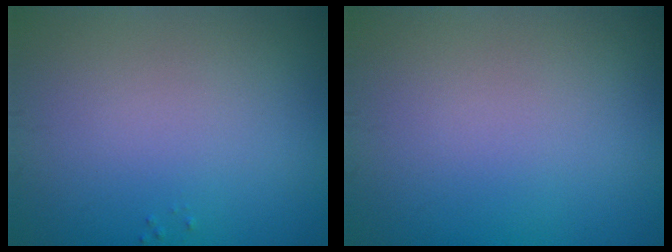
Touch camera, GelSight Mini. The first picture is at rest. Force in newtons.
{"total": 0.0}